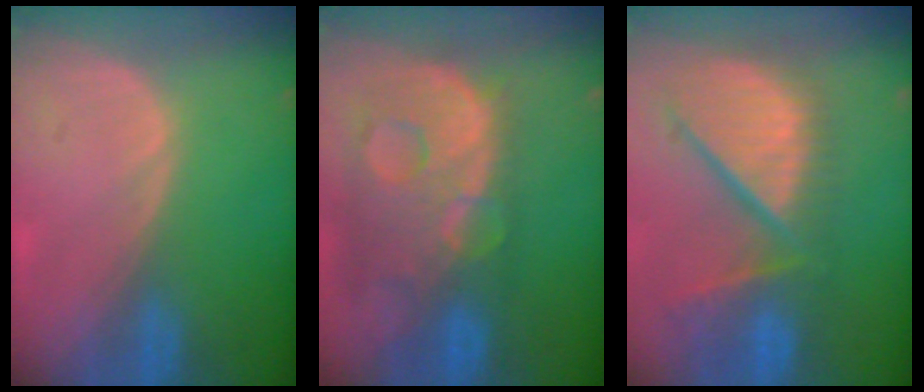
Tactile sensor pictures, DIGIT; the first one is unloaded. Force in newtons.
{"total": 13.8, "press": 11.2, "slide": 8.0}
{"total": 12.5, "press": 10.7, "slide": 6.5}